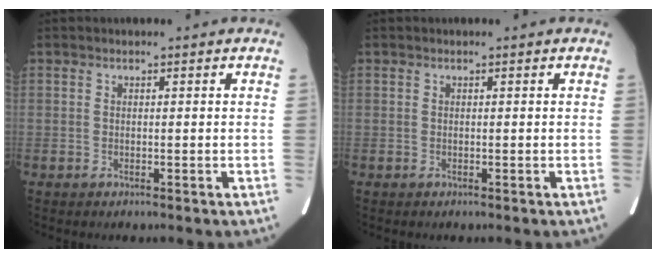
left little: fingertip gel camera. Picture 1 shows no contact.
{"total": 0.0}